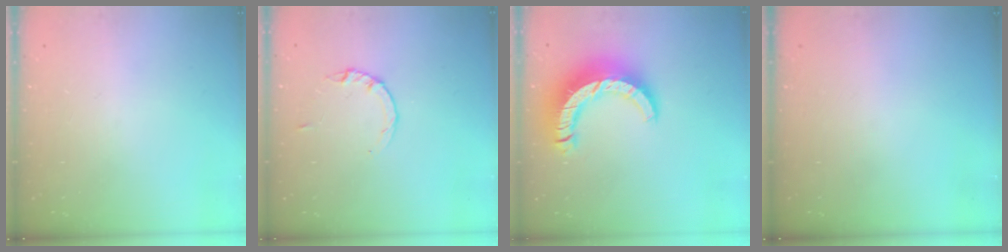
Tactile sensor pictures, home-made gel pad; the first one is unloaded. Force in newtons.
{"total": 2.8, "press": 2.8, "slide": 0.4}
{"total": 13.5, "press": 13.4, "slide": 1.5}
{"total": 0.0}